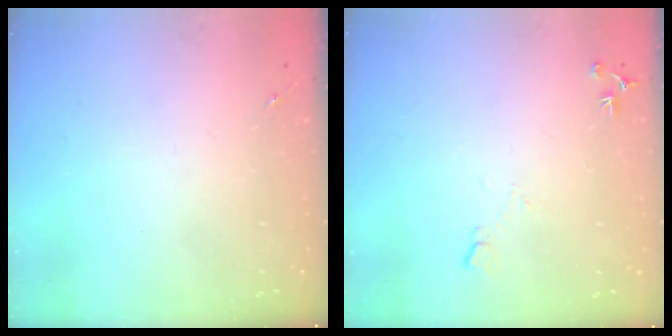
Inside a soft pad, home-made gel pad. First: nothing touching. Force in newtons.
{"total": 6.1, "press": 6.0, "slide": 1.0}